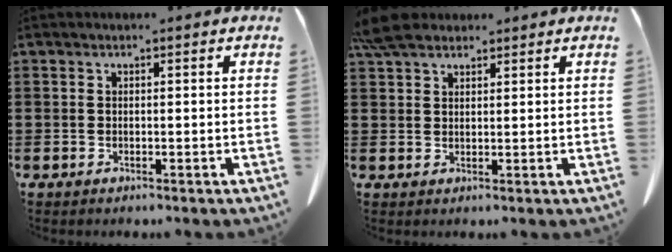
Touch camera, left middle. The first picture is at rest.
{"total": 4.9, "force": [4.0, 1.9, 2.1], "torque": [-0.044, -0.002, 0.076]}